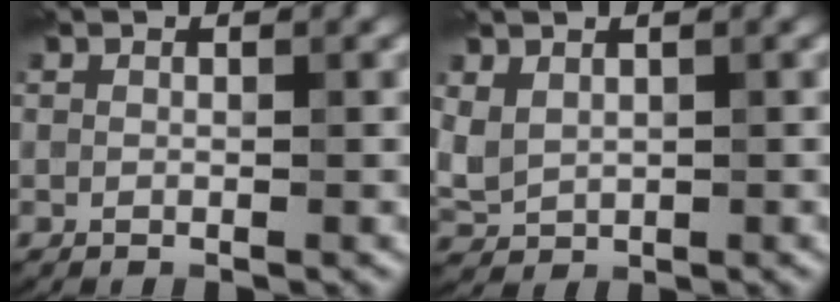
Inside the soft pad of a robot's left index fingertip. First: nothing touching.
{"total": 2.4, "force": [0.8, 1.7, 1.5], "torque": [-0.039, -0.003, 0.021]}